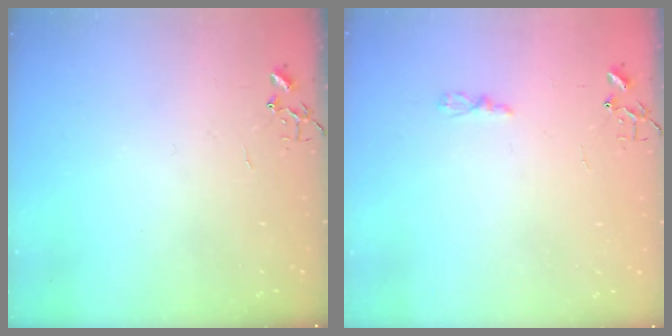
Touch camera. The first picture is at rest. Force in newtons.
{"total": 3.2, "press": 3.1, "slide": 0.4}